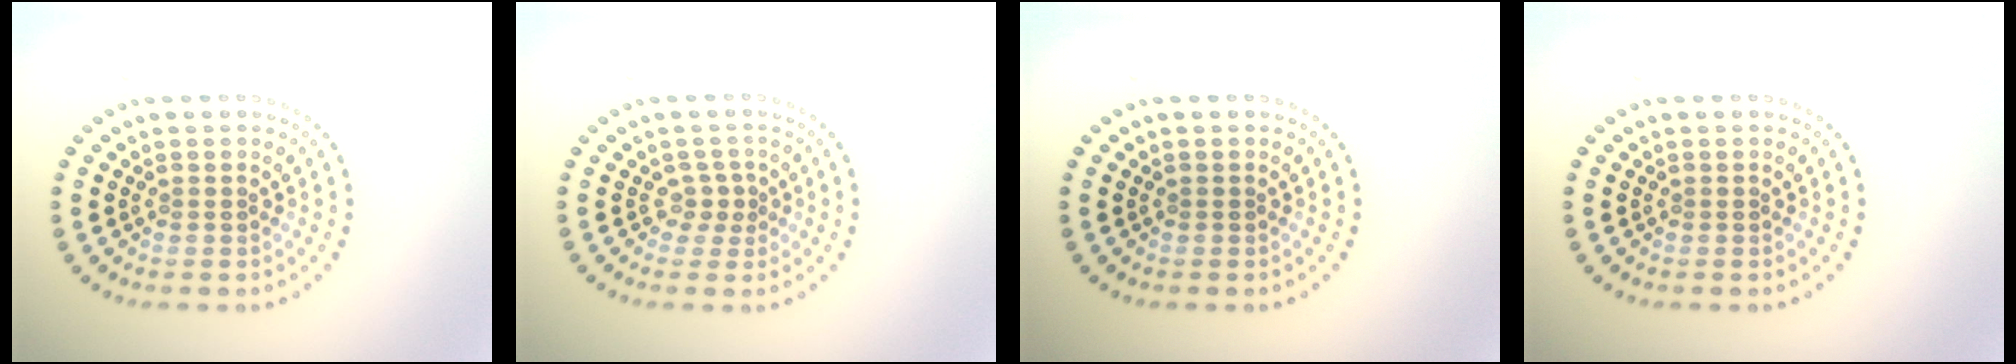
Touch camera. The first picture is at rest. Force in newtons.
{"total": 1.4, "press": 0.9, "slide": 1.1}
{"total": 0.0}
{"total": 0.0}